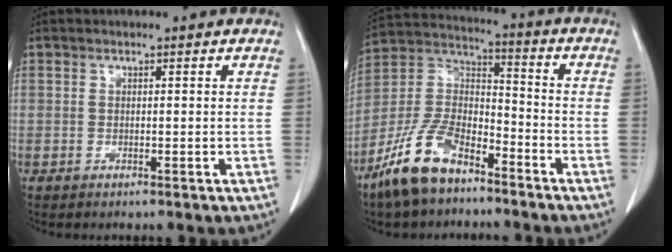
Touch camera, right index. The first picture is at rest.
{"total": 13.1, "force": [-9.3, 5.4, 7.5], "torque": [-0.163, 0.009, -0.183]}